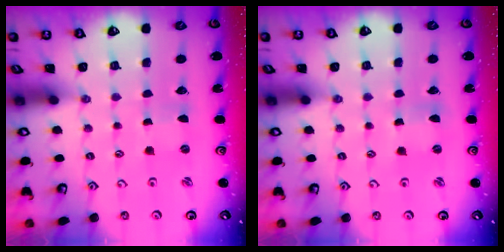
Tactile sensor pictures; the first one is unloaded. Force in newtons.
{"total": 2.0, "press": 2.0, "slide": 0.1}